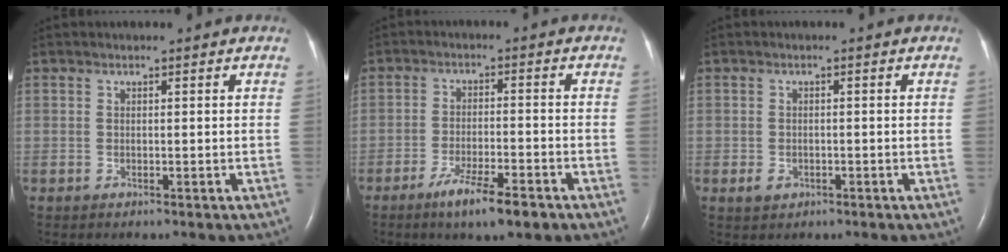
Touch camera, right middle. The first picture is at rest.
{"total": 7.4, "force": [-4.8, 0.9, 5.5], "torque": [-0.103, -0.012, -0.078]}
{"total": 1.8, "force": [-0.8, 1.4, 0.9], "torque": [-0.016, 0.002, -0.006]}